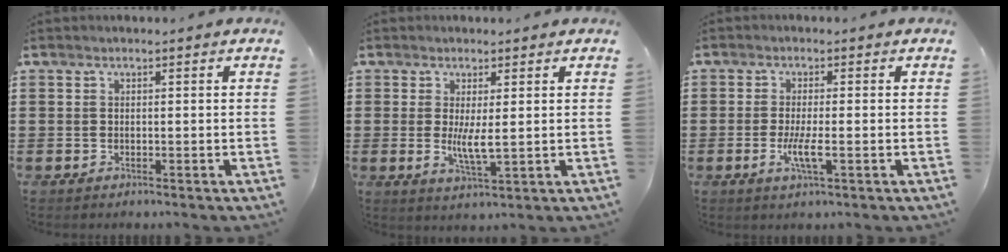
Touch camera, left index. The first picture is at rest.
{"total": 4.3, "force": [0.3, 0.7, 4.2], "torque": [-0.070, -0.008, 0.005]}
{"total": 4.0, "force": [-1.1, 0.5, 3.8], "torque": [-0.079, -0.008, -0.024]}